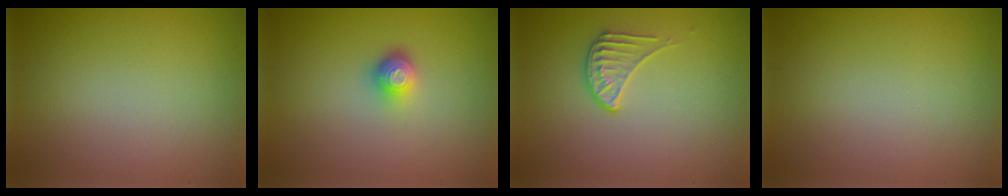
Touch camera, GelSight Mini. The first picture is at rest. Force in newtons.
{"total": 1.9, "press": 1.4, "slide": 1.3}
{"total": 1.9, "press": 1.3, "slide": 1.3}
{"total": 0.0}